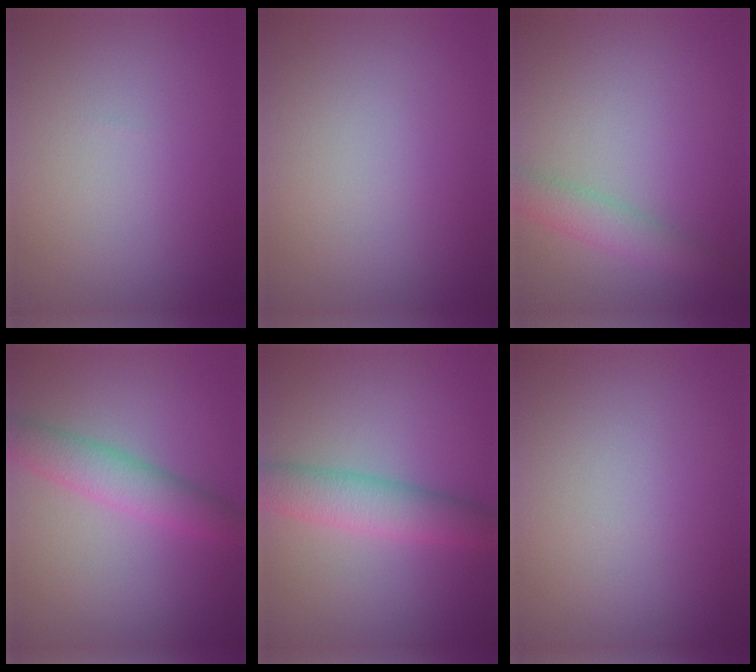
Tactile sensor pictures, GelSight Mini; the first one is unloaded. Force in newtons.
{"total": 0.0}
{"total": 2.2, "press": 2.2, "slide": 0.1}
{"total": 3.7, "press": 3.7, "slide": 0.1}
{"total": 4.3, "press": 4.3, "slide": 0.1}
{"total": 0.0}